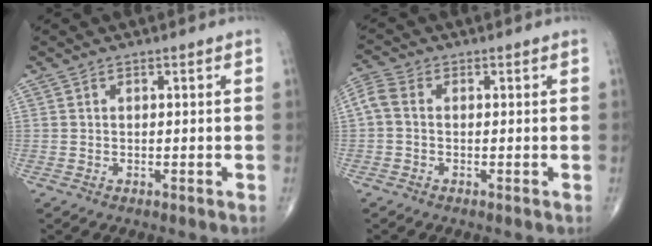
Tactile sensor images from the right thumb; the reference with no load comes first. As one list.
[{"total": 3.9, "force": [-0.1, 2.6, 2.9], "torque": [-0.072, 0.013, -0.013]}]